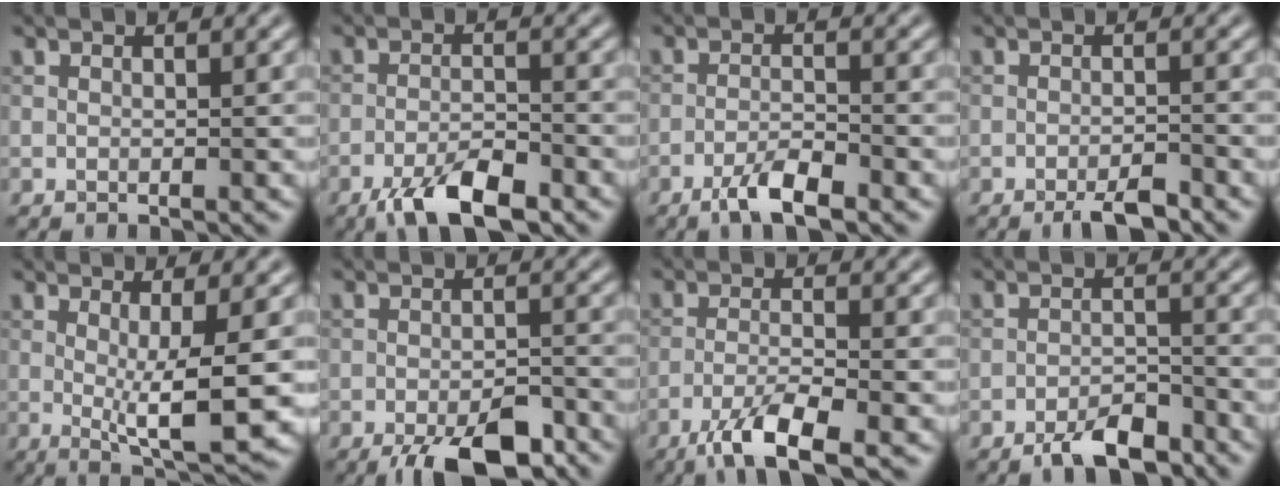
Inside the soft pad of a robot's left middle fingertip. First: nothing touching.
{"total": 5.4, "force": [-3.8, 1.6, 3.5], "torque": [-0.064, -0.004, -0.068]}
{"total": 3.3, "force": [-2.3, 0.7, 2.3], "torque": [-0.045, 0.003, -0.048]}
{"total": 2.9, "force": [-2.2, 0.5, 1.8], "torque": [-0.029, 0.000, -0.039]}
{"total": 5.9, "force": [-0.3, 1.1, 5.8], "torque": [-0.096, -0.013, 0.000]}
{"total": 6.8, "force": [-4.7, 2.0, 4.5], "torque": [-0.067, -0.007, -0.073]}
{"total": 4.9, "force": [-3.1, 0.9, 3.7], "torque": [-0.072, -0.003, -0.063]}
{"total": 4.3, "force": [-3.3, 1.4, 2.4], "torque": [-0.037, 0.001, -0.059]}